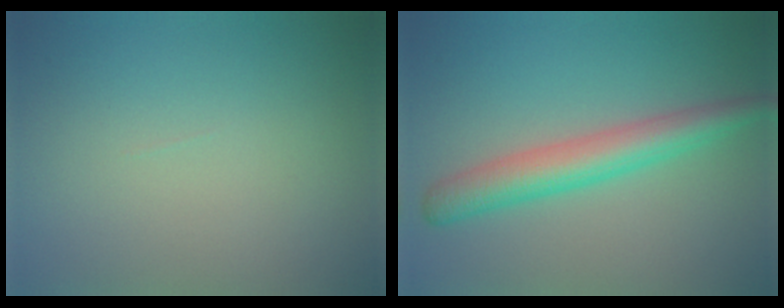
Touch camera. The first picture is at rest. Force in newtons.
{"total": 4.4, "press": 4.4, "slide": 0.1}